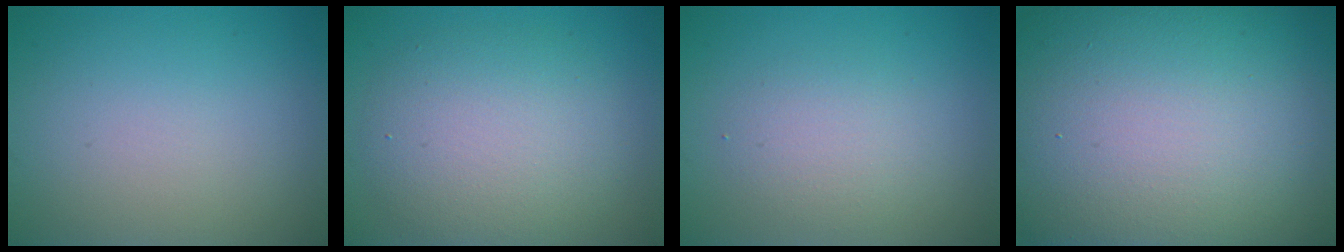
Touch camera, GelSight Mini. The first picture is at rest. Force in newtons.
{"total": 6.3, "press": 6.3, "slide": 0.3}
{"total": 2.5, "press": 2.5, "slide": 0.1}
{"total": 25.5, "press": 25.5, "slide": 1.0}